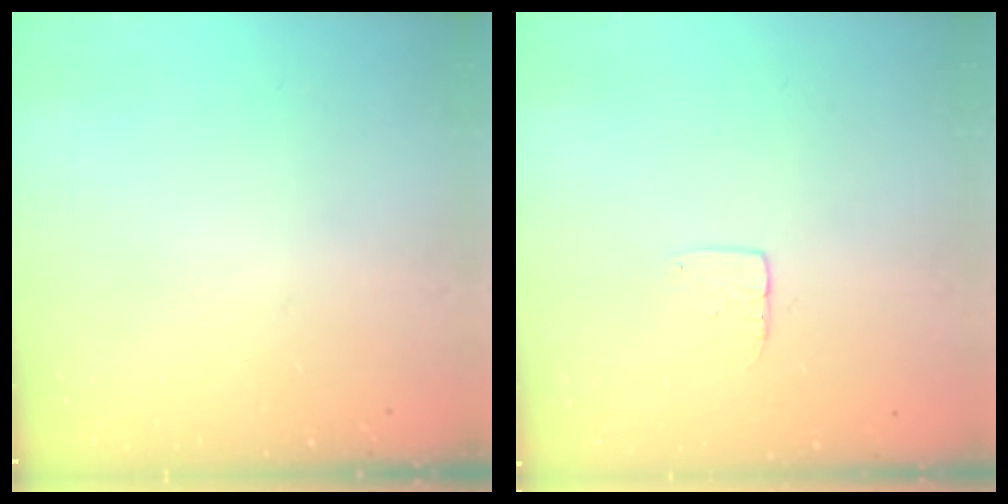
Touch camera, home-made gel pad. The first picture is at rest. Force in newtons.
{"total": 3.6, "press": 3.6, "slide": 0.3}